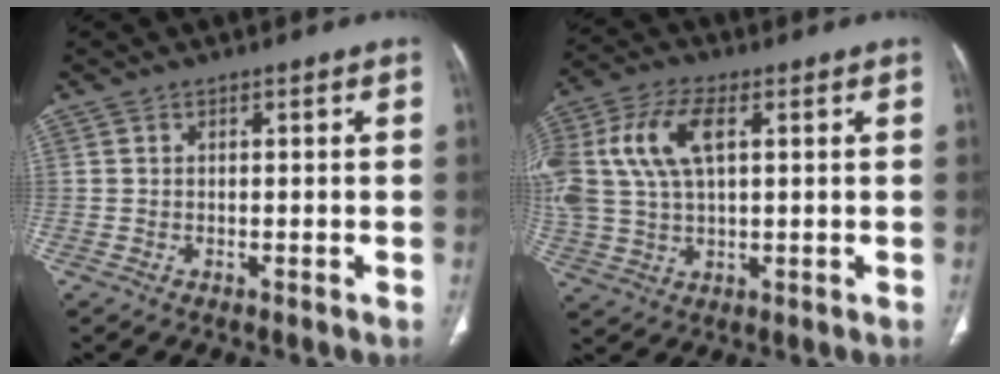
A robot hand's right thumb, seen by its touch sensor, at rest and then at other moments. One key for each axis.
{"total": 15.3, "fx": 4.2, "fy": 8.3, "fz": 12.2, "tx": -0.279, "ty": 0.013, "tz": 0.080}